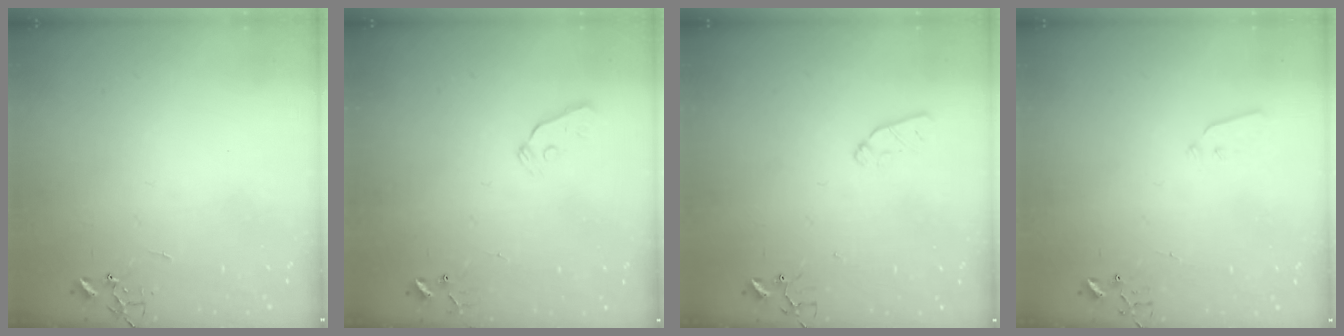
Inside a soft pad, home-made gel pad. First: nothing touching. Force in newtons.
{"total": 3.2, "press": 3.1, "slide": 0.6}
{"total": 5.9, "press": 5.8, "slide": 0.8}
{"total": 3.6, "press": 3.6, "slide": 0.6}